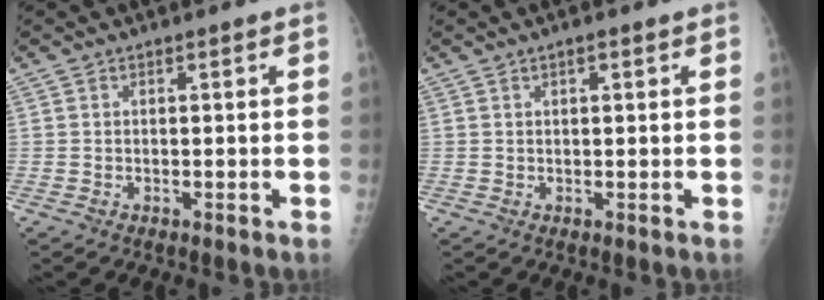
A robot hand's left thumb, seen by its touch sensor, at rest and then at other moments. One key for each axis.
{"total": 1.4, "fx": 0.8, "fy": 0.5, "fz": 1.1, "tx": -0.015, "ty": 0.000, "tz": 0.011}